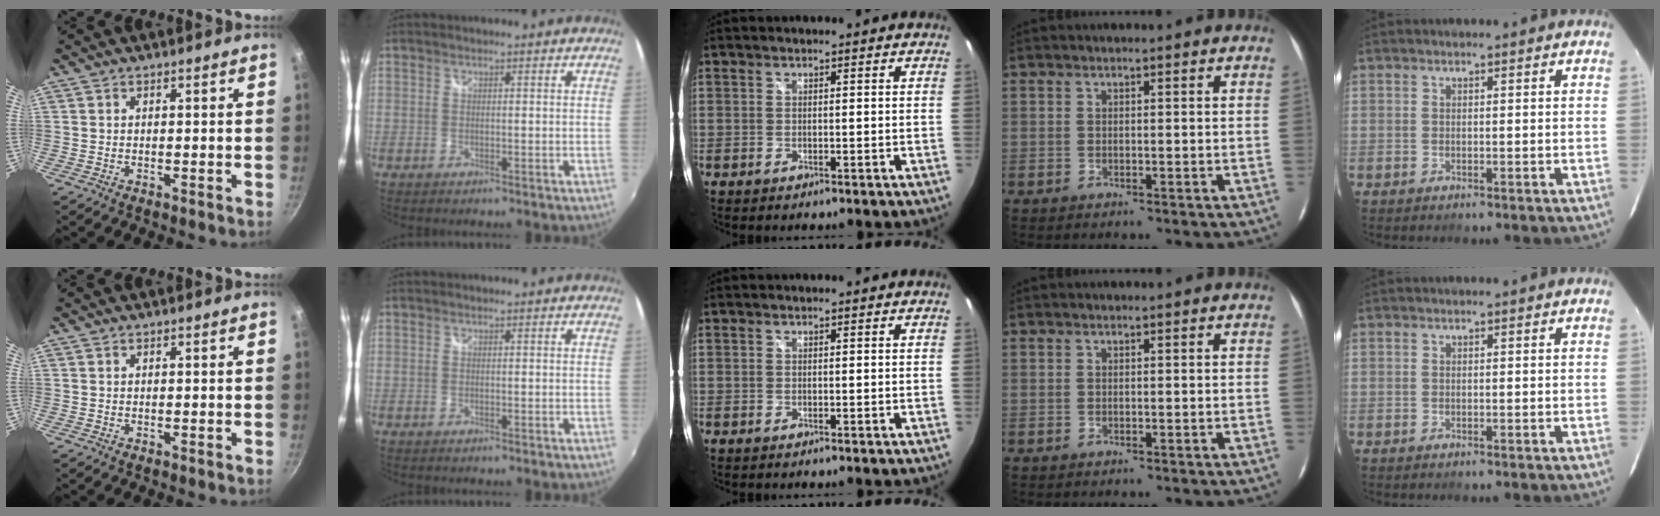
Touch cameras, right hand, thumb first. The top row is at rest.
{}